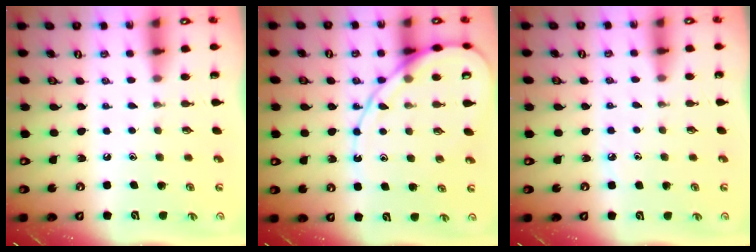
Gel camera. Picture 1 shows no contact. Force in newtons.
{"total": 11.9, "press": 11.9, "slide": 1.1}
{"total": 3.8, "press": 3.8, "slide": 0.2}